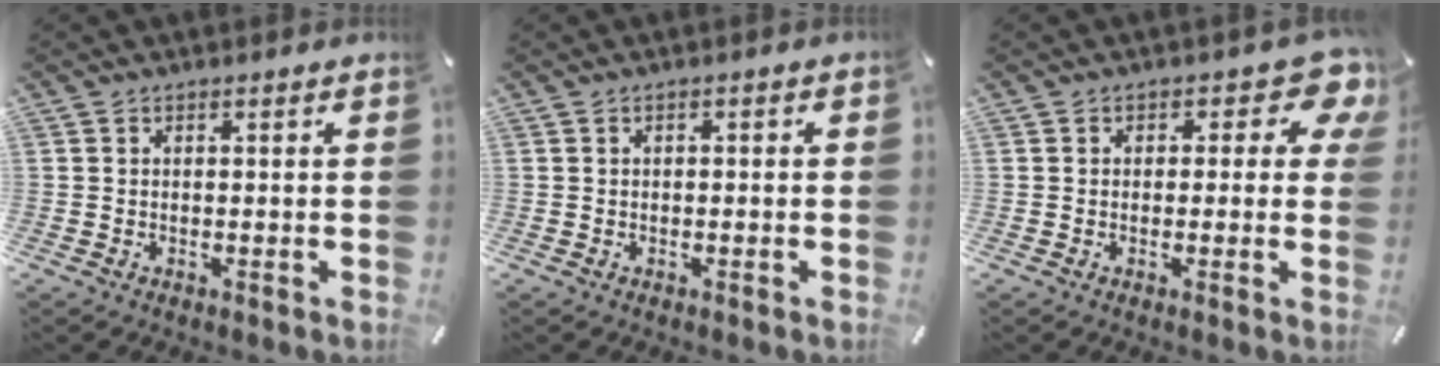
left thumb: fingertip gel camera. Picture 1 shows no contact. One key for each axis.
{"total": 0.8, "fx": -0.3, "fy": 0.5, "fz": 0.5, "tx": -0.009, "ty": 0.001, "tz": -0.007}
{"total": 6.7, "fx": 2.6, "fy": 4.0, "fz": 4.7, "tx": -0.047, "ty": -0.011, "tz": 0.039}